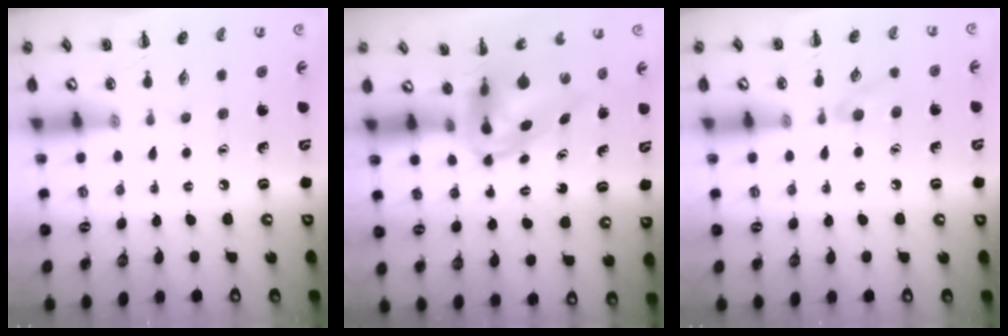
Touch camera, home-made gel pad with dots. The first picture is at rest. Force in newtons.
{"total": 4.8, "press": 4.6, "slide": 1.3}
{"total": 6.1, "press": 5.7, "slide": 2.0}